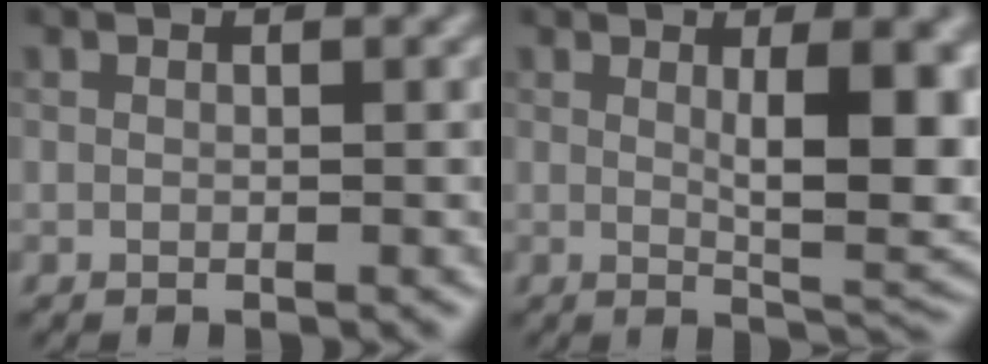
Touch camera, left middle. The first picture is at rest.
{"total": 7.7, "force": [1.2, 2.0, 7.3], "torque": [-0.097, -0.009, 0.028]}